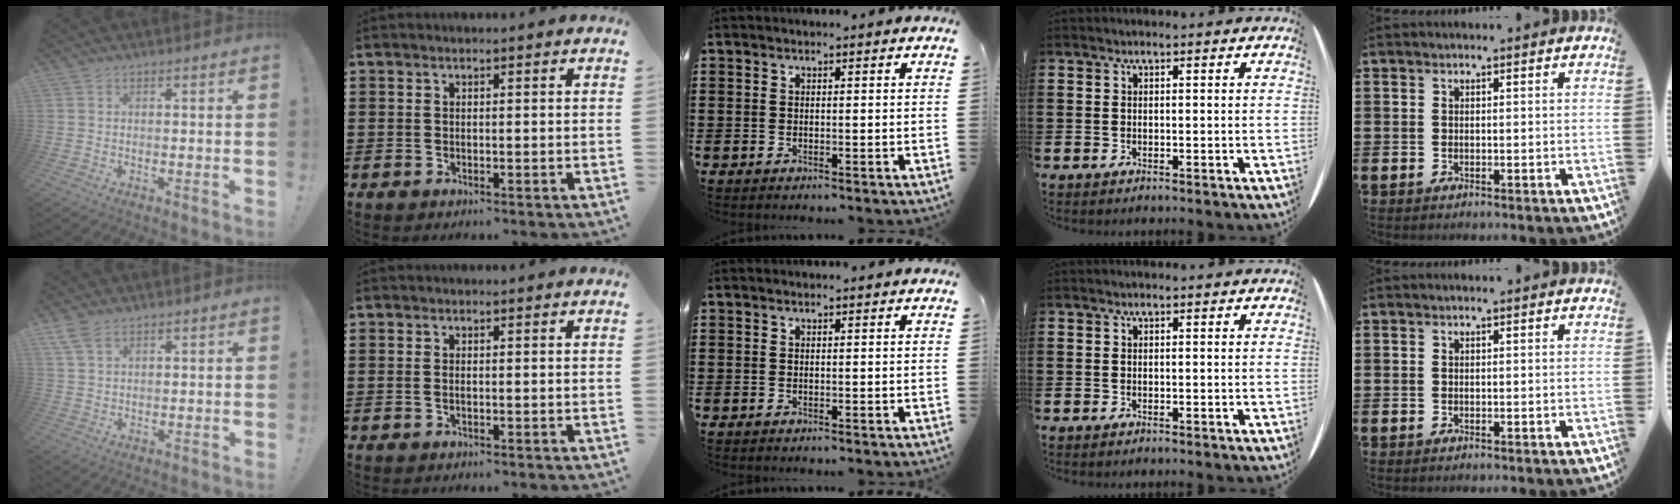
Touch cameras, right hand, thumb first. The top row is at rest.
{"thumb": {"total": 4.9, "force": [3.3, 2.1, 2.9], "torque": [-0.057, -0.012, 0.065]}, "index": {"total": 0.7, "force": [-0.1, 0.2, 0.7], "torque": [-0.015, -0.002, -0.002]}}